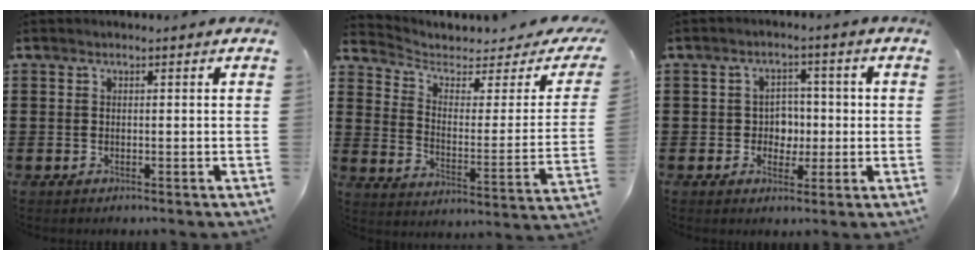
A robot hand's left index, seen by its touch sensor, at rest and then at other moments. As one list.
[{"total": 3.7, "force": [3.0, 1.5, 1.7], "torque": [-0.053, -0.023, 0.049]}, {"total": 3.8, "force": [-0.1, 3.3, 1.9], "torque": [-0.035, 0.000, -0.009]}]